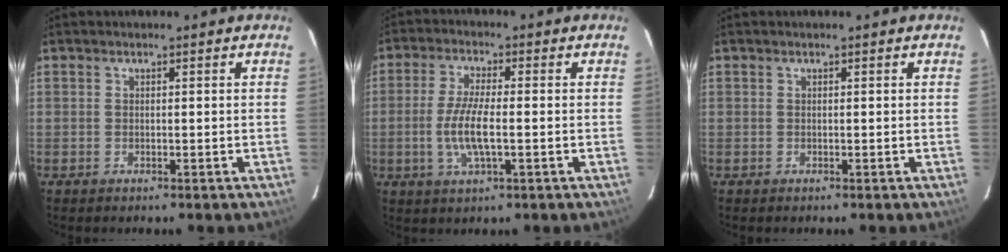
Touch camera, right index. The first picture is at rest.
{"total": 7.5, "force": [-1.5, 1.8, 7.1], "torque": [-0.145, -0.006, -0.030]}
{"total": 0.0}